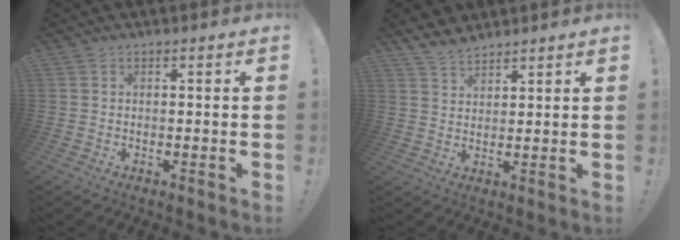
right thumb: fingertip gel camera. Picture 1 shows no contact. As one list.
[{"total": 5.2, "force": [4.5, 2.2, 1.1], "torque": [-0.022, -0.026, 0.087]}]